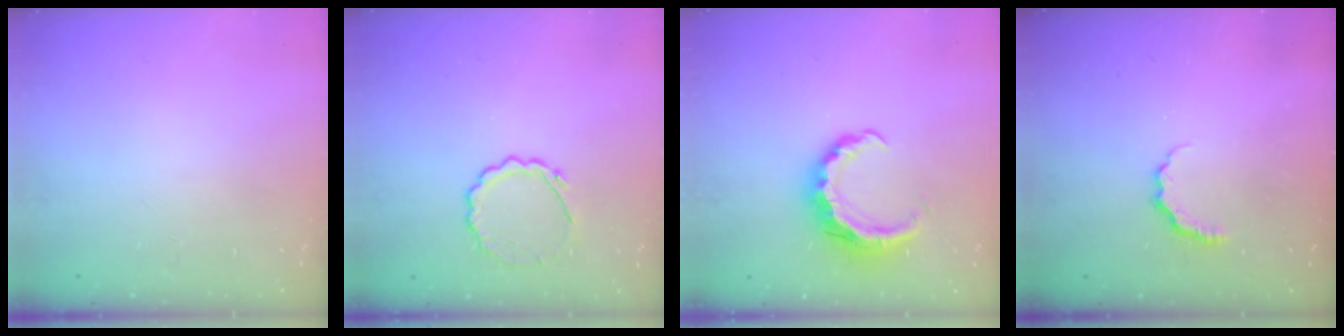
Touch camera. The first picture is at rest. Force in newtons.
{"total": 5.6, "press": 5.4, "slide": 1.7}
{"total": 9.0, "press": 8.9, "slide": 1.2}
{"total": 3.3, "press": 3.2, "slide": 0.7}